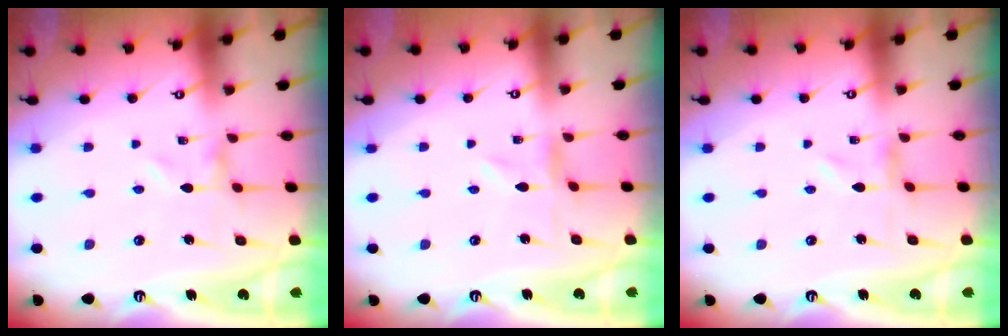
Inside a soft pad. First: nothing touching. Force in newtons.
{"total": 0.7, "press": 0.7, "slide": 0.1}
{"total": 0.0}